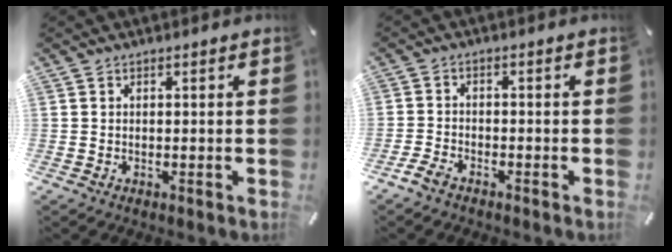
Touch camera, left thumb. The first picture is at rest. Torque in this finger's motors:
{"motor_torque": [-0.38, 0.46, 0.14, 0.31, 0.05]}